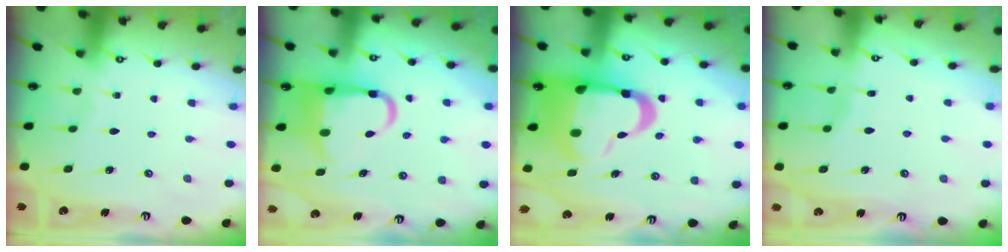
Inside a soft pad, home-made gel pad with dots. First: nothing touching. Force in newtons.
{"total": 9.6, "press": 9.3, "slide": 2.3}
{"total": 18.0, "press": 17.5, "slide": 4.0}
{"total": 2.6, "press": 2.5, "slide": 0.4}